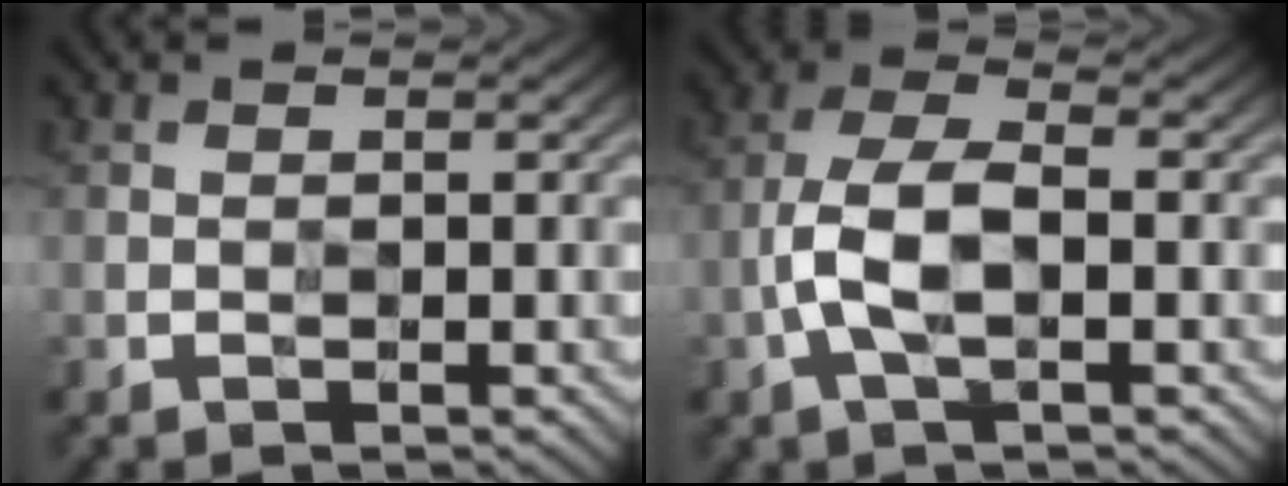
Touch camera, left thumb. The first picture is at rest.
{"total": 6.5, "force": [-2.0, 2.9, 5.5], "torque": [-0.113, 0.008, -0.039]}